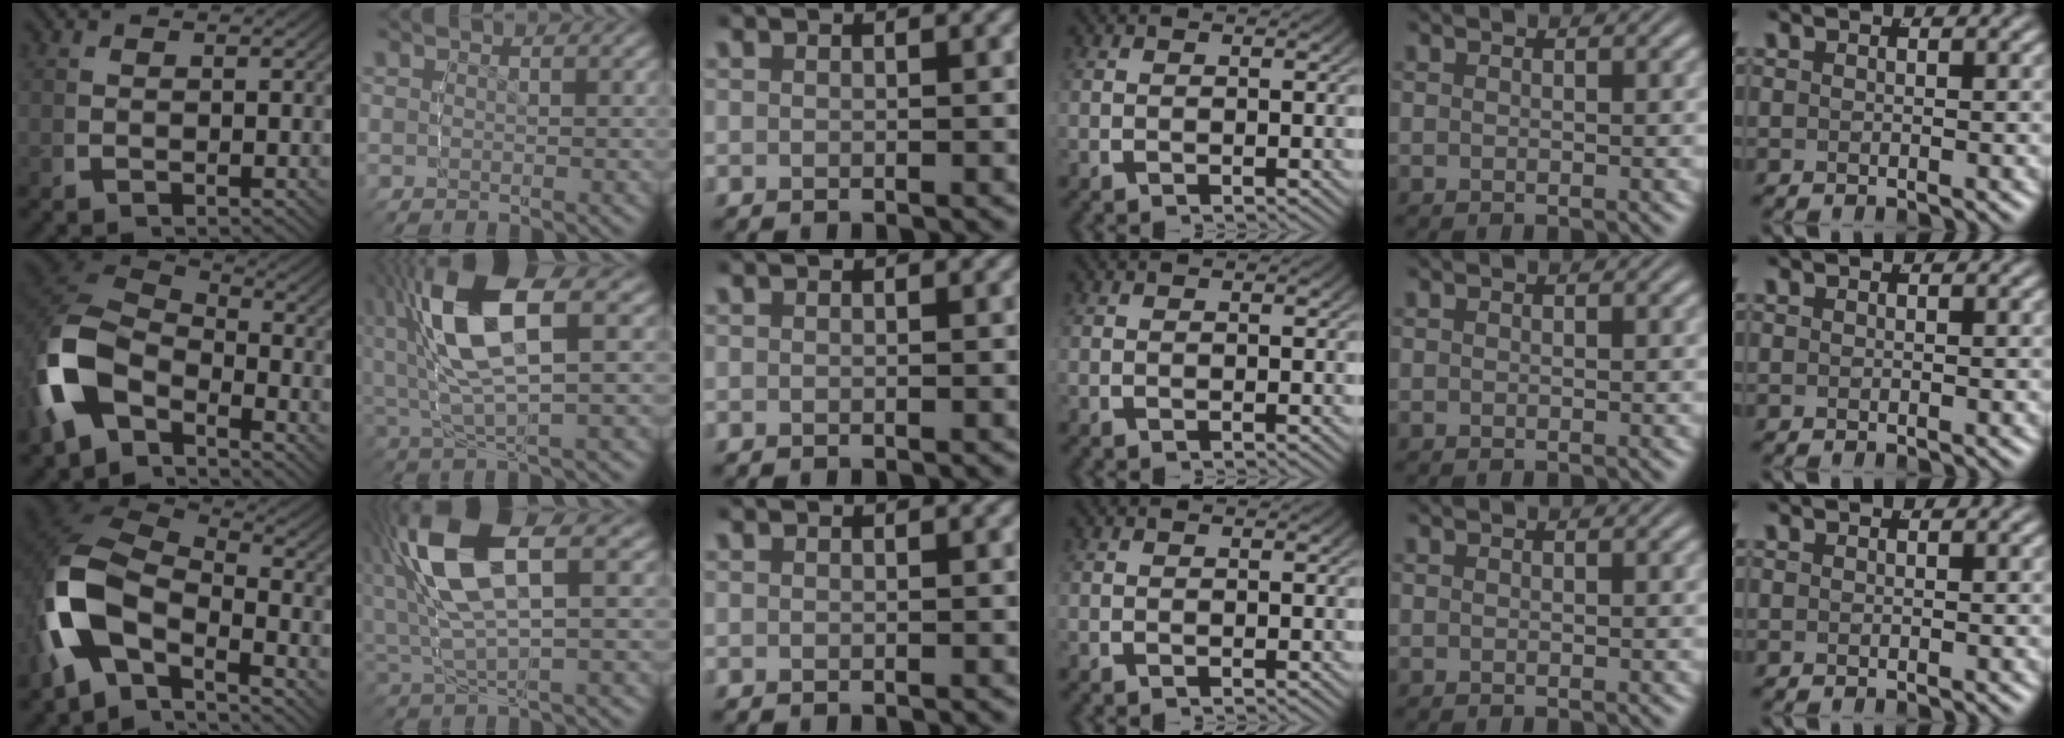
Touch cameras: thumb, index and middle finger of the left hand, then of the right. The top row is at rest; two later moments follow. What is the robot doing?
{"motion": "lift_and_place", "object": "markers"}